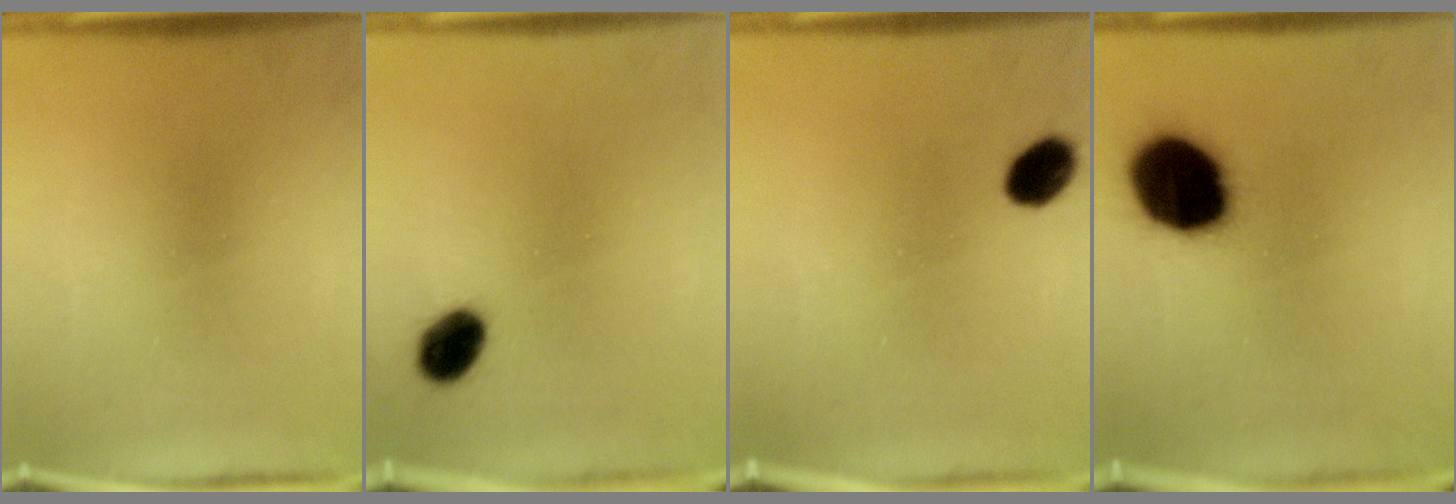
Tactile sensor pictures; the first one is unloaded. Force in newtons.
{"total": 6.3}
{"total": 5.8}
{"total": 18.2}